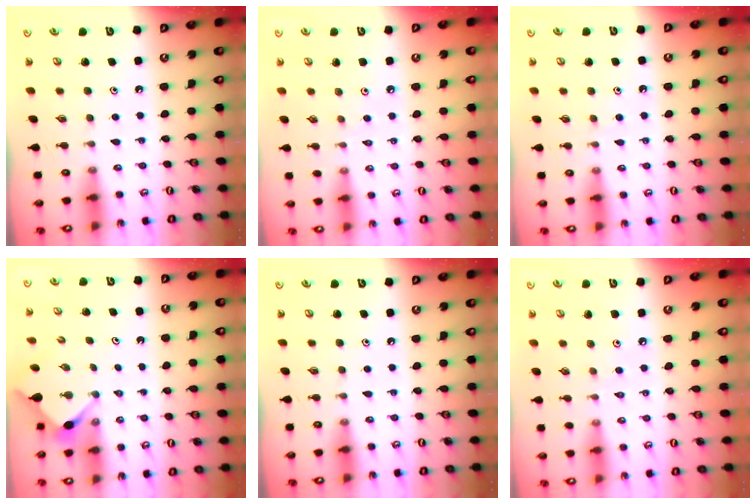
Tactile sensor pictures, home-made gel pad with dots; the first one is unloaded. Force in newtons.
{"total": 2.1, "press": 2.1, "slide": 0.4}
{"total": 3.9, "press": 3.9, "slide": 0.6}
{"total": 2.9, "press": 2.9, "slide": 0.3}
{"total": 0.0}
{"total": 2.1, "press": 2.1, "slide": 0.4}